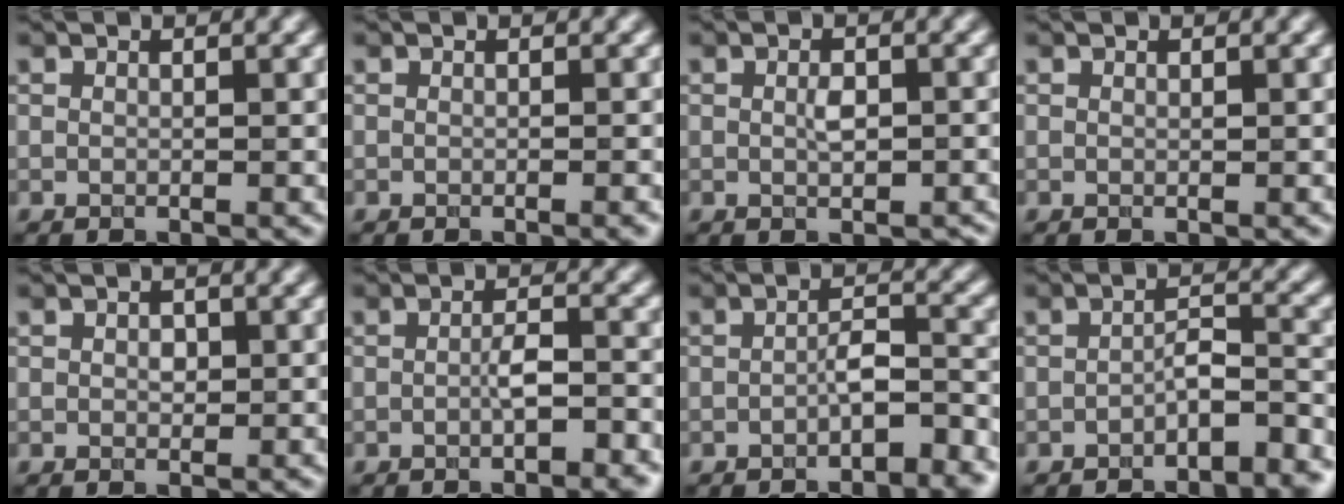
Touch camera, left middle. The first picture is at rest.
{"total": 0.8, "force": [-0.4, 0.1, 0.7], "torque": [-0.005, 0.000, -0.007]}
{"total": 1.8, "force": [-0.1, 0.9, 1.5], "torque": [-0.027, -0.002, -0.001]}
{"total": 0.0}
{"total": 0.9, "force": [0.0, 0.6, 0.6], "torque": [-0.009, -0.002, 0.000]}
{"total": 2.8, "force": [-1.1, 0.6, 2.5], "torque": [-0.039, 0.004, -0.019]}
{"total": 3.3, "force": [-1.9, 0.8, 2.6], "torque": [-0.041, 0.011, -0.034]}
{"total": 3.8, "force": [-2.5, 1.1, 2.6], "torque": [-0.038, 0.007, -0.044]}